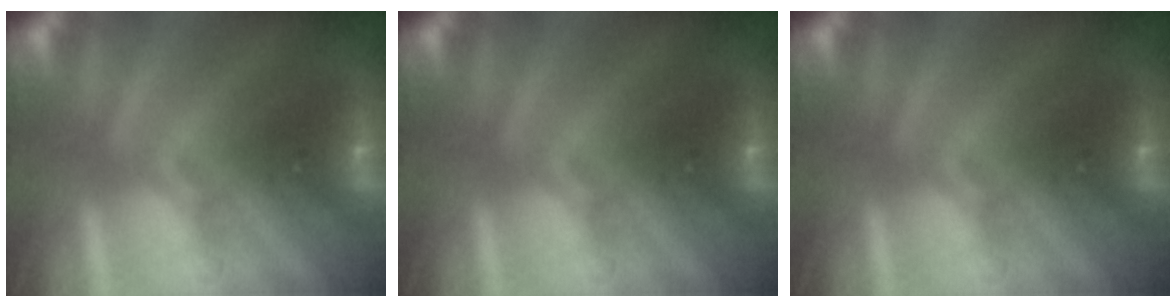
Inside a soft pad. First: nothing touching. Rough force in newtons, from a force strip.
{"total": 0.0}
{"total": 0.0}